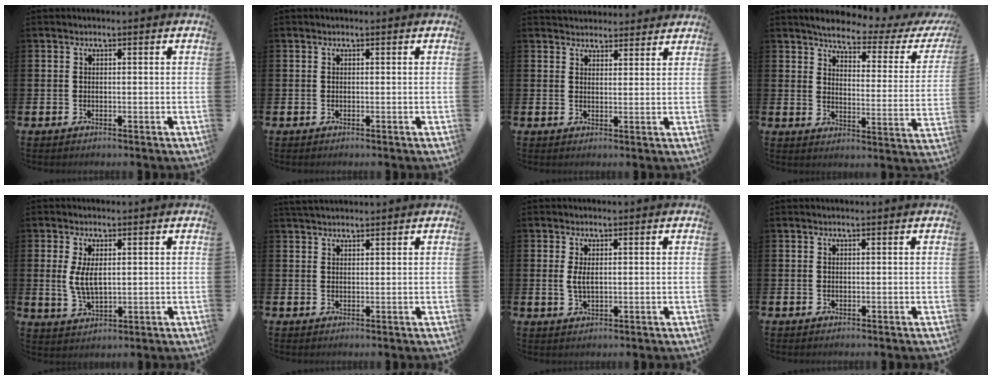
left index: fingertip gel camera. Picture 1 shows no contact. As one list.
[{"total": 0.0}, {"total": 3.4, "force": [3.2, 1.0, -0.3], "torque": [0.007, -0.016, 0.059]}, {"total": 4.9, "force": [4.3, 0.9, 2.1], "torque": [-0.055, -0.036, 0.063]}, {"total": 4.7, "force": [1.2, 2.2, 3.9], "torque": [-0.071, 0.003, 0.019]}, {"total": 2.2, "force": [2.1, 0.5, 0.3], "torque": [-0.002, -0.005, 0.038]}, {"total": 2.4, "force": [0.5, 1.0, 2.1], "torque": [-0.042, 0.002, 0.007]}, {"total": 0.0}]